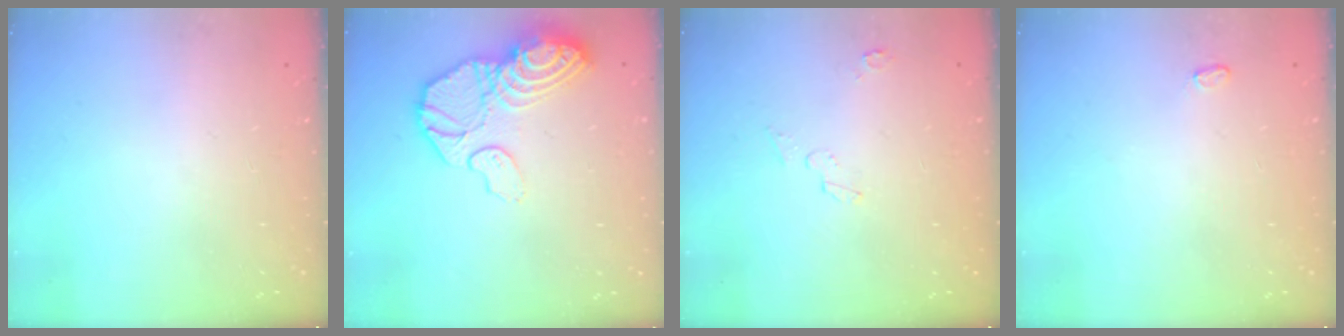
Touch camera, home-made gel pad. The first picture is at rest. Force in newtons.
{"total": 15.5, "press": 15.5, "slide": 1.4}
{"total": 3.4, "press": 3.4, "slide": 0.3}
{"total": 2.6, "press": 2.6, "slide": 0.3}